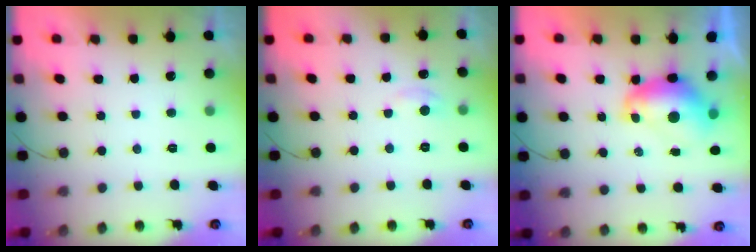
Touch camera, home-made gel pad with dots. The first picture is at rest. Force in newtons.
{"total": 3.2, "press": 3.2, "slide": 0.5}
{"total": 8.7, "press": 8.6, "slide": 0.9}